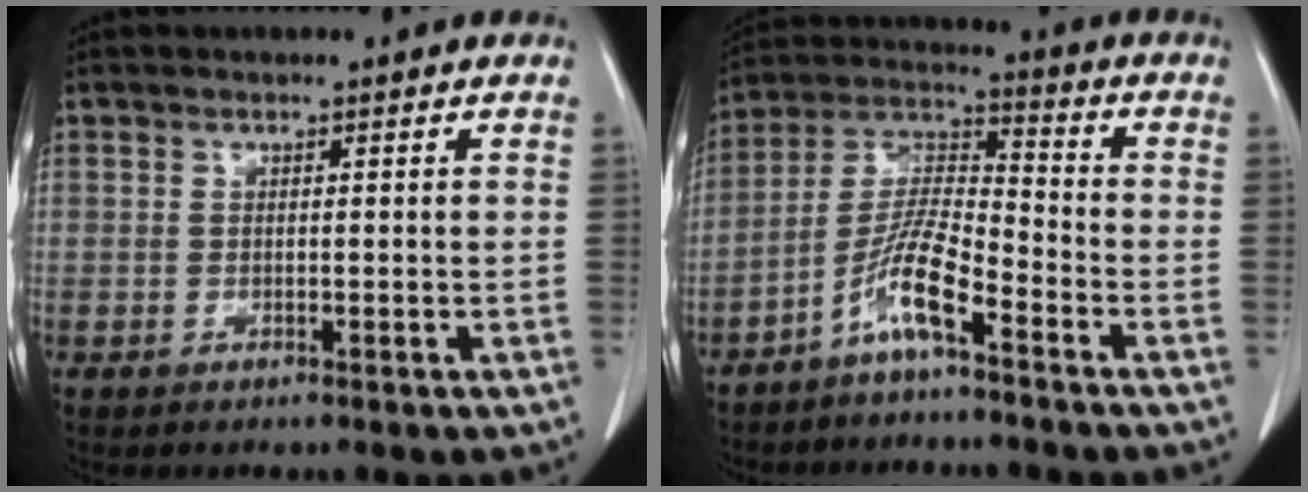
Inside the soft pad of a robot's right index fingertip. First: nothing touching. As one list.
[{"total": 8.3, "force": [-5.1, 1.1, 6.5], "torque": [-0.144, 0.005, -0.103]}]